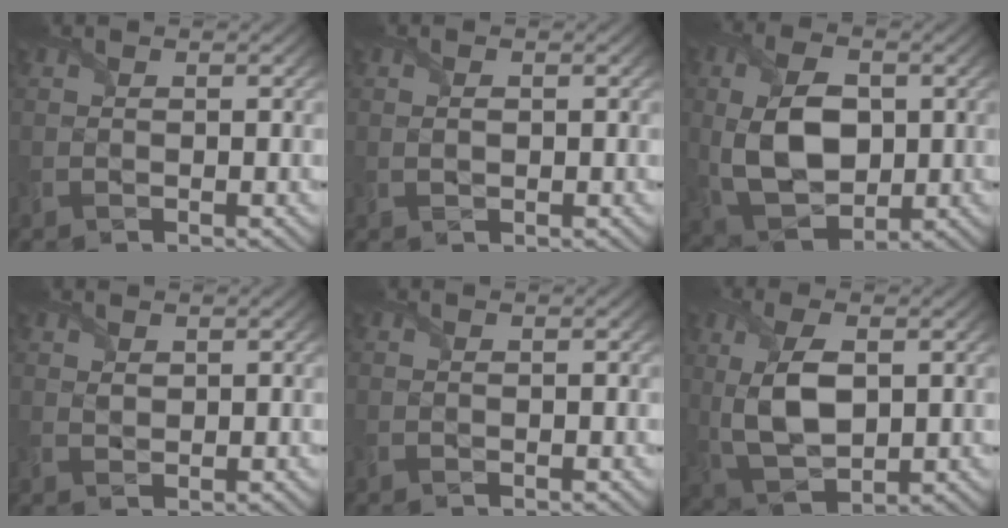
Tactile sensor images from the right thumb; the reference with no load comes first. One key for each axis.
{"total": 0.9, "fx": 0.1, "fy": 0.6, "fz": 0.8, "tx": -0.017, "ty": -0.001, "tz": 0.003}
{"total": 10.6, "fx": 0.4, "fy": 6.6, "fz": 8.3, "tx": -0.195, "ty": 0.001, "tz": 0.006}
{"total": 1.0, "fx": 0.7, "fy": 0.5, "fz": 0.4, "tx": -0.013, "ty": -0.002, "tz": 0.016}
{"total": 0.0}
{"total": 8.2, "fx": 1.2, "fy": 4.2, "fz": 6.9, "tx": -0.161, "ty": 0.000, "tz": 0.027}